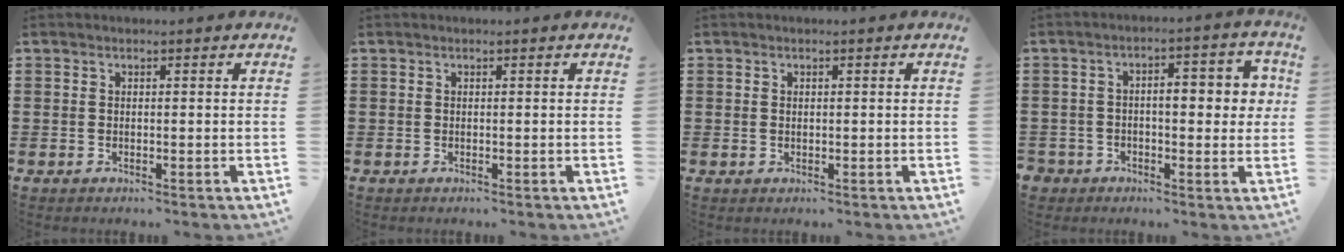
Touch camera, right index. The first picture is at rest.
{"total": 0.0}
{"total": 0.6, "force": [0.3, 0.5, 0.1], "torque": [-0.003, 0.004, 0.005]}
{"total": 6.2, "force": [-0.2, 4.1, 4.7], "torque": [-0.078, 0.009, -0.012]}